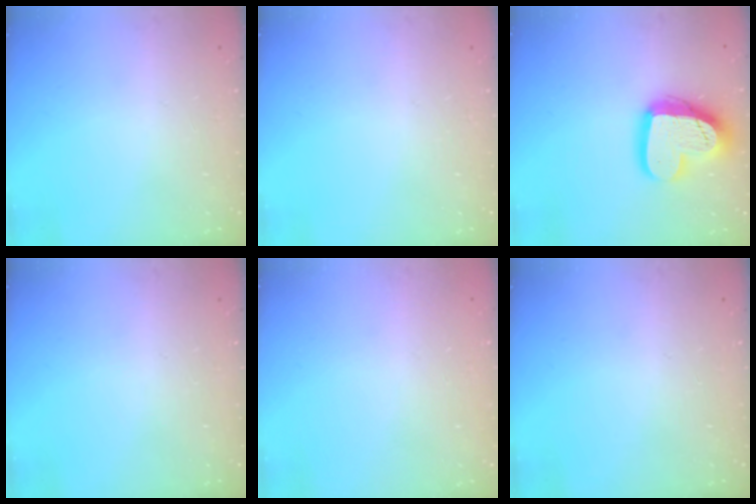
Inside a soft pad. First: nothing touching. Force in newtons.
{"total": 0.0}
{"total": 18.3, "press": 18.2, "slide": 1.6}
{"total": 0.0}
{"total": 0.0}
{"total": 0.0}